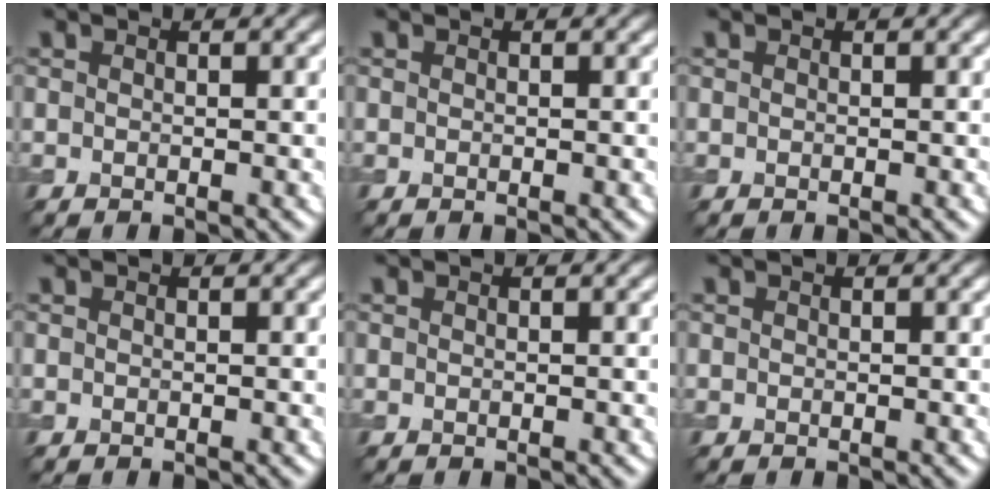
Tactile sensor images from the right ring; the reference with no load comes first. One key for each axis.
{"total": 0.0}
{"total": 0.0}
{"total": 0.0}
{"total": 0.0}
{"total": 0.0}